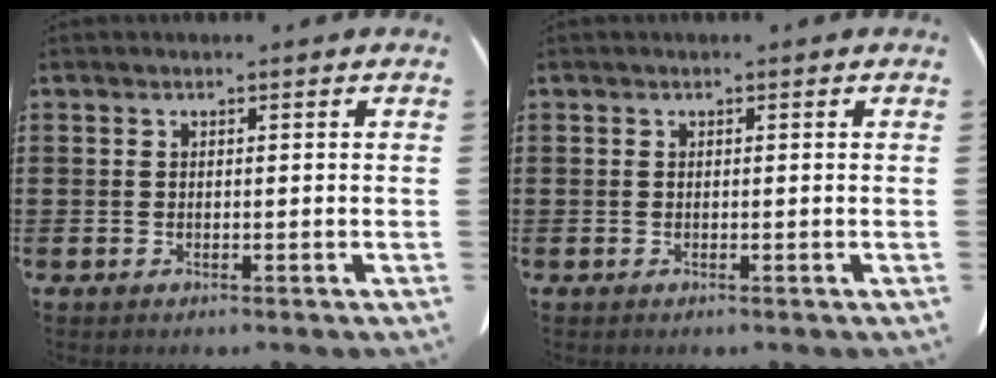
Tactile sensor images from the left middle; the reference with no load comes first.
{"total": 0.0}